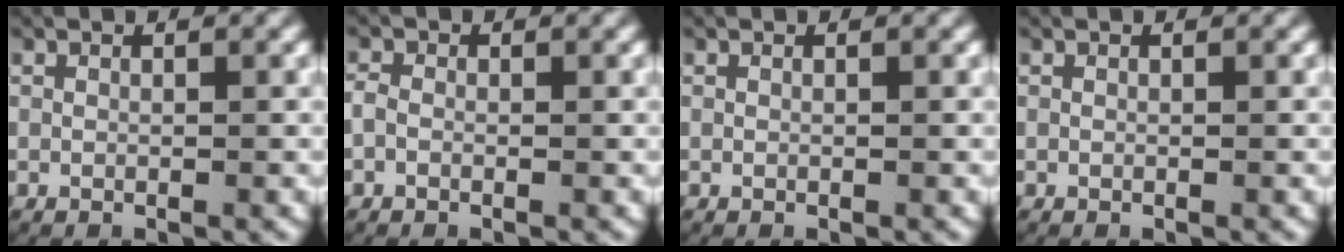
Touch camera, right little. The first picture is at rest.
{"total": 1.1, "force": [-0.4, 0.8, 0.6], "torque": [-0.021, -0.002, -0.007]}
{"total": 0.0}
{"total": 0.0}